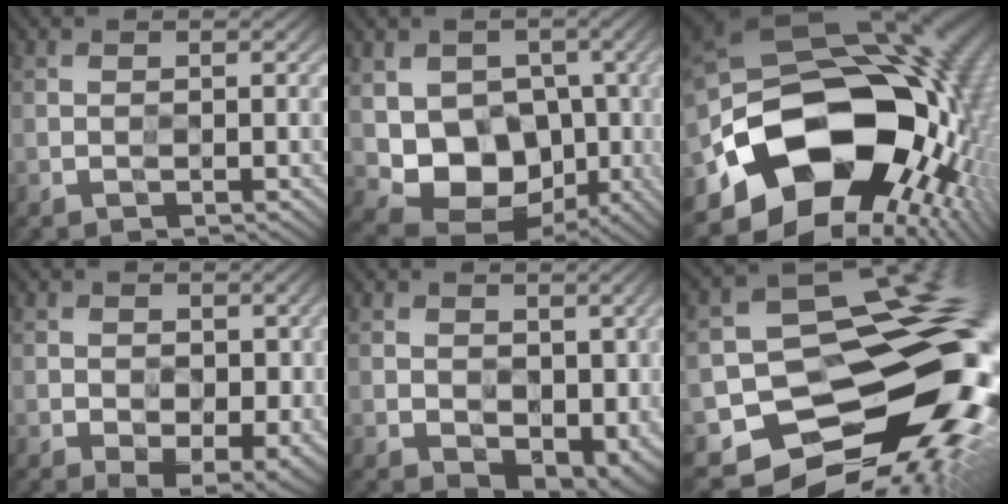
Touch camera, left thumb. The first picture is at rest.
{"total": 10.7, "force": [-0.7, 8.5, 6.5], "torque": [-0.117, -0.024, -0.015]}
{"total": 21.9, "force": [-4.4, 15.5, 14.9], "torque": [-0.301, -0.070, -0.037]}
{"total": 4.5, "force": [-0.7, 2.9, 3.3], "torque": [-0.053, -0.020, -0.011]}
{"total": 5.4, "force": [0.1, 3.8, 3.8], "torque": [-0.069, -0.021, 0.006]}
{"total": 17.8, "force": [-2.6, 13.7, 11.0], "torque": [-0.161, -0.024, -0.021]}